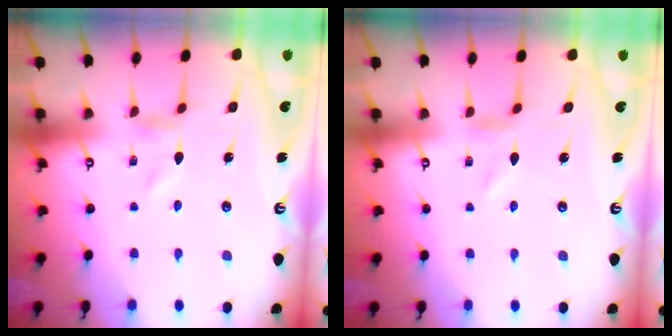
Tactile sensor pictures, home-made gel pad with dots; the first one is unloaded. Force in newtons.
{"total": 0.6, "press": 0.6, "slide": 0.2}